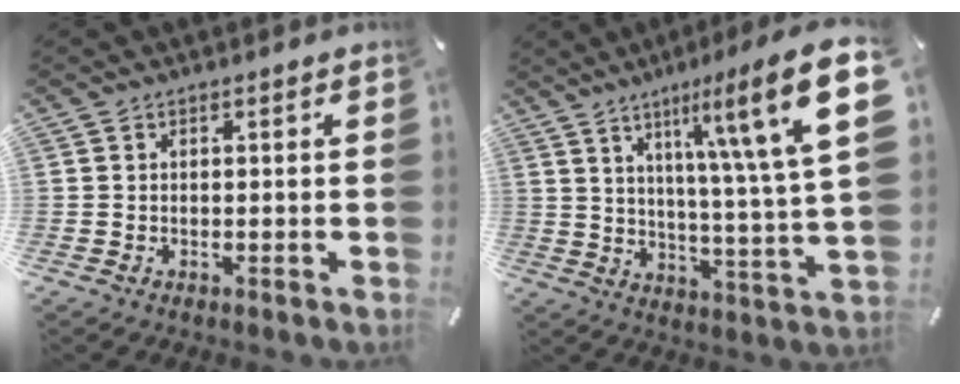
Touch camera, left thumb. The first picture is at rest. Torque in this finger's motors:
{"motor_torque": [2.47, 2.54, 1.41, -1.36, 0.20]}